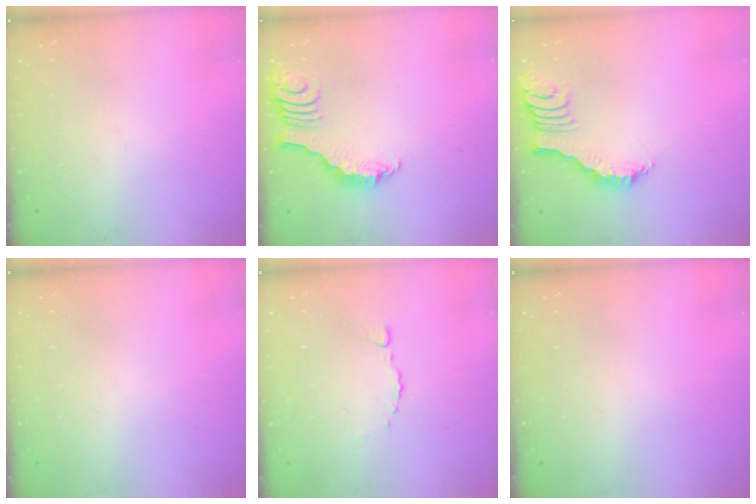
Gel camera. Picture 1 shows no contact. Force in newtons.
{"total": 2.8, "press": 2.8, "slide": 0.4}
{"total": 2.4, "press": 2.4, "slide": 0.4}
{"total": 0.0}
{"total": 0.0}
{"total": 0.0}